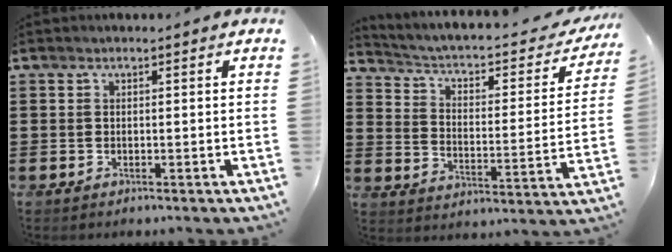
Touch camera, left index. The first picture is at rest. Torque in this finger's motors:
{"motor_torque": [1.33, -0.81, 0.32, 0.08]}